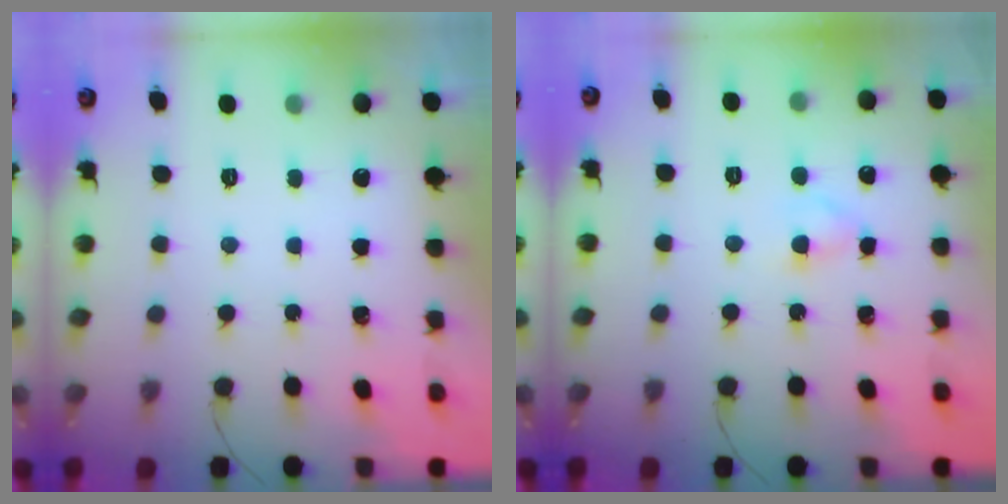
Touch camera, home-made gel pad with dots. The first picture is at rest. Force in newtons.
{"total": 2.6, "press": 2.5, "slide": 0.9}